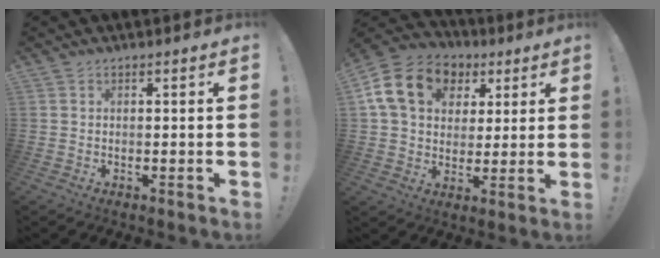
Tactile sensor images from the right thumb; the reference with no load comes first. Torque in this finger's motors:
{"motor_torque": [0.98, 1.57, 0.95, 0.16, 0.09]}